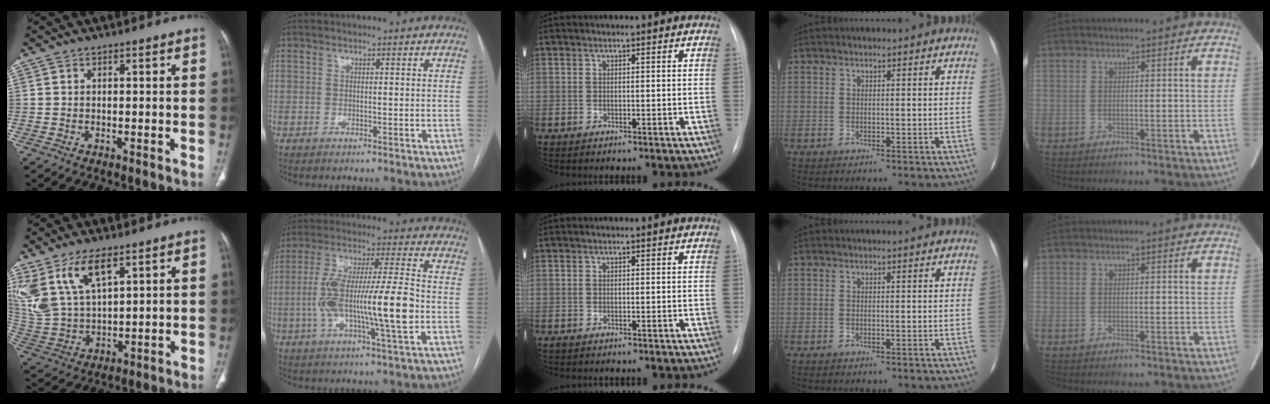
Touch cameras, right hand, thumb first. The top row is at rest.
{"thumb": {"total": 14.6, "force": [8.1, 6.9, 10.0], "torque": [-0.201, -0.024, 0.176]}, "index": {"total": 16.2, "force": [-2.7, 1.3, 15.9], "torque": [-0.297, 0.008, -0.050]}, "middle": {"total": 1.1, "force": [-0.9, 0.4, 0.4], "torque": [-0.008, -0.002, -0.010]}}